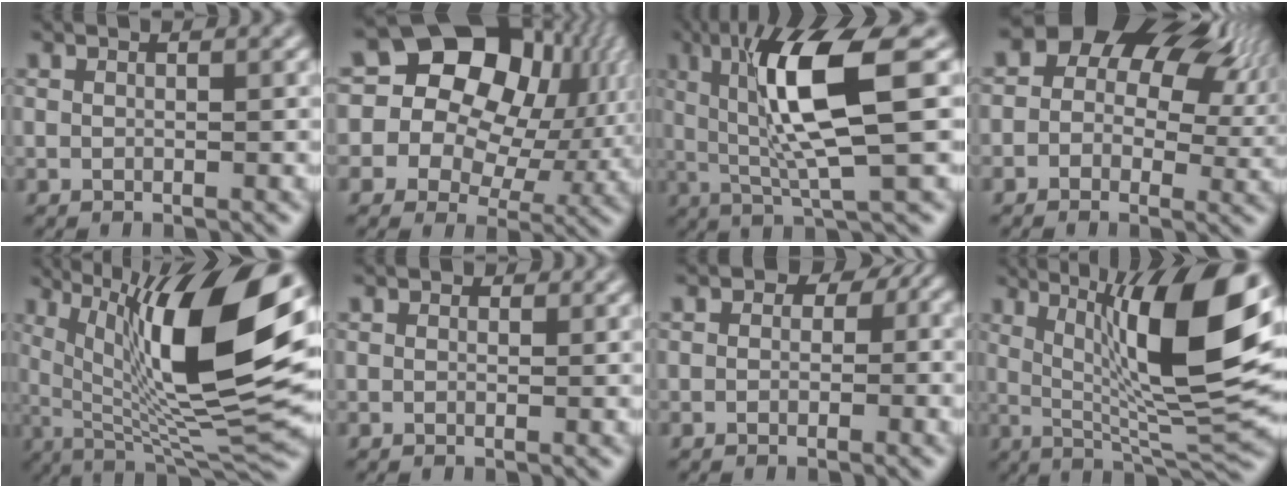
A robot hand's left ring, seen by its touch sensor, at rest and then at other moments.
{"total": 18.7, "force": [5.4, 14.6, 10.4], "torque": [-0.190, 0.043, 0.075]}
{"total": 8.8, "force": [1.8, 1.7, 8.4], "torque": [-0.150, -0.003, 0.038]}
{"total": 12.8, "force": [5.3, 9.0, 7.4], "torque": [-0.100, 0.060, 0.064]}
{"total": 13.9, "force": [4.0, 4.2, 12.7], "torque": [-0.200, -0.003, 0.068]}
{"total": 1.6, "force": [0.6, 1.2, 0.8], "torque": [-0.003, 0.012, -0.013]}
{"total": 6.4, "force": [1.0, 5.1, 3.7], "torque": [-0.030, 0.025, -0.018]}
{"total": 12.3, "force": [3.3, 2.9, 11.5], "torque": [-0.175, 0.001, 0.060]}